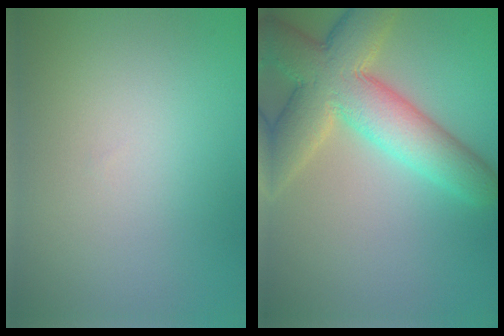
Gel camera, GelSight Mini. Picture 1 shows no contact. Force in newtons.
{"total": 9.1, "press": 9.0, "slide": 0.5}